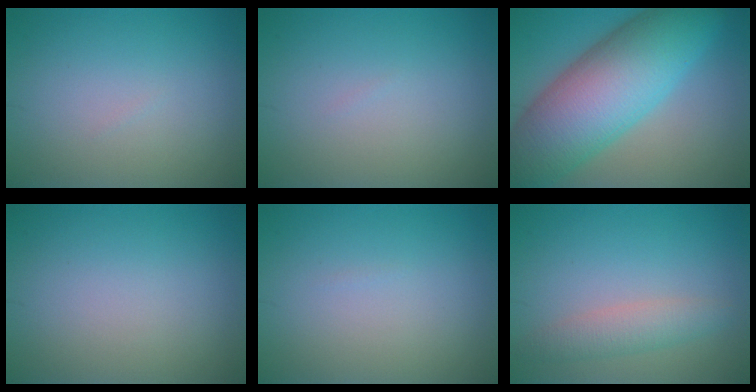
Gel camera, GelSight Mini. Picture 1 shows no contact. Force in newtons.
{"total": 0.0}
{"total": 12.9, "press": 12.9, "slide": 0.4}
{"total": 0.0}
{"total": 0.0}
{"total": 2.5, "press": 2.5, "slide": 0.1}